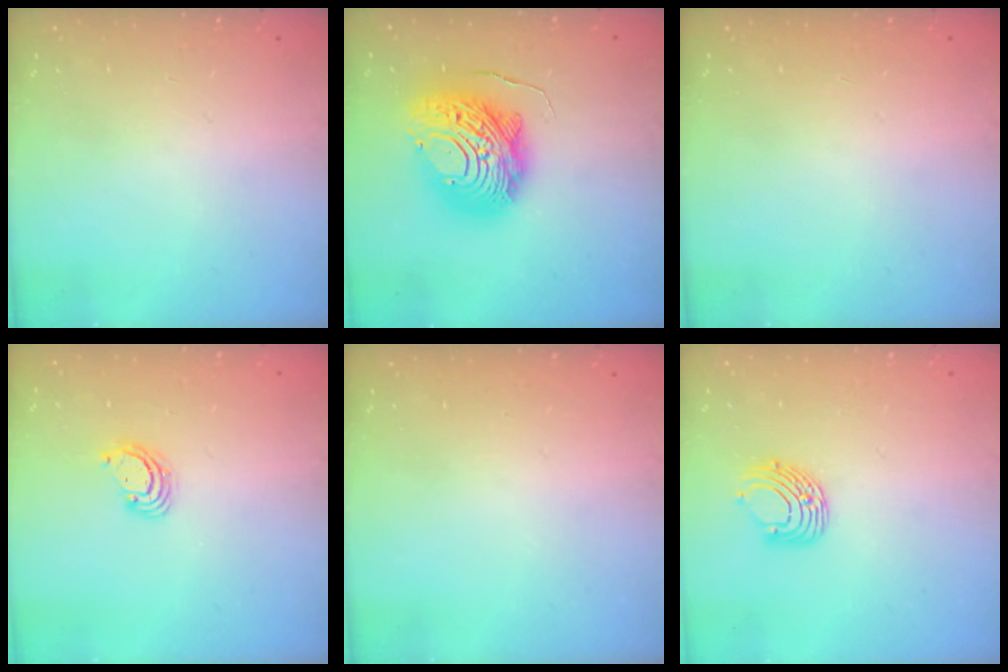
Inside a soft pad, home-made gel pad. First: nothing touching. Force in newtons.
{"total": 17.5, "press": 17.5, "slide": 1.5}
{"total": 0.0}
{"total": 3.3, "press": 3.3, "slide": 0.4}
{"total": 0.0}
{"total": 8.2, "press": 8.2, "slide": 0.8}